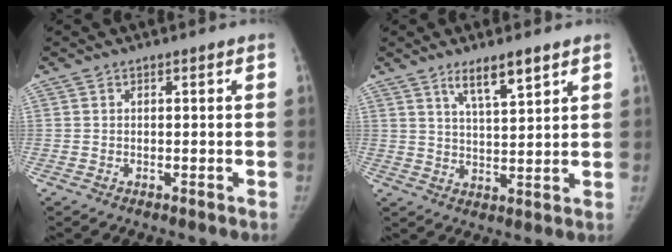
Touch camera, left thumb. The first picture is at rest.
{"total": 6.8, "force": [4.6, 1.4, 4.9], "torque": [-0.075, -0.029, 0.085]}